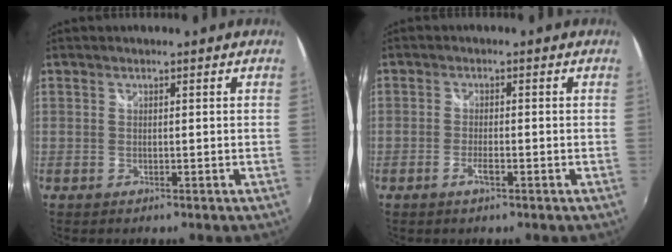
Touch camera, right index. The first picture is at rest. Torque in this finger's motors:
{"motor_torque": [-0.38, 0.00, -0.05, 0.00]}